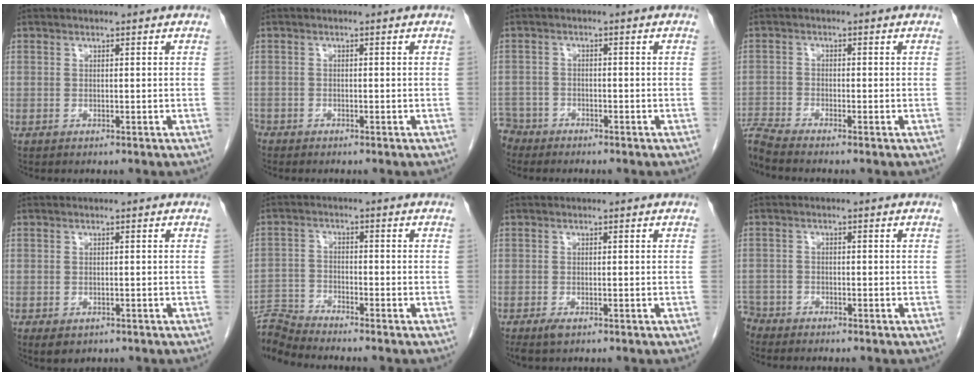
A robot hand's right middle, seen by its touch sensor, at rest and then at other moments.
{"total": 1.4, "force": [-1.2, 0.7, 0.2], "torque": [-0.004, -0.001, -0.021]}
{"total": 3.9, "force": [-3.5, 1.6, -0.7], "torque": [0.018, -0.002, -0.070]}
{"total": 4.1, "force": [-3.8, -1.3, 0.7], "torque": [-0.022, -0.009, -0.074]}
{"total": 2.5, "force": [-1.4, 1.6, 1.3], "torque": [-0.016, -0.002, -0.009]}
{"total": 5.8, "force": [-5.5, -1.5, -0.3], "torque": [0.000, -0.002, -0.105]}
{"total": 1.7, "force": [-1.0, 0.6, 1.2], "torque": [-0.026, -0.005, -0.013]}
{"total": 3.1, "force": [-2.9, 1.2, -0.4], "torque": [0.009, -0.002, -0.056]}